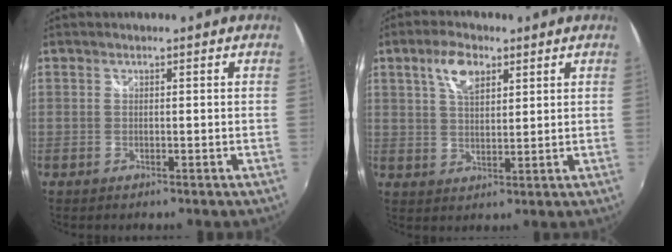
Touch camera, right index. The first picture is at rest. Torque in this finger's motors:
{"motor_torque": [0.11, 0.07, 0.12, 0.08]}